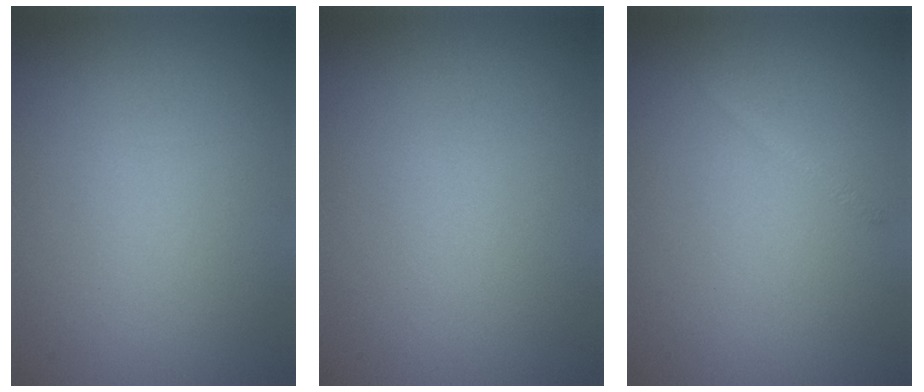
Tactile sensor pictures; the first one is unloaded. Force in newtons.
{"total": 0.0}
{"total": 0.5, "press": 0.5, "slide": 0.0}